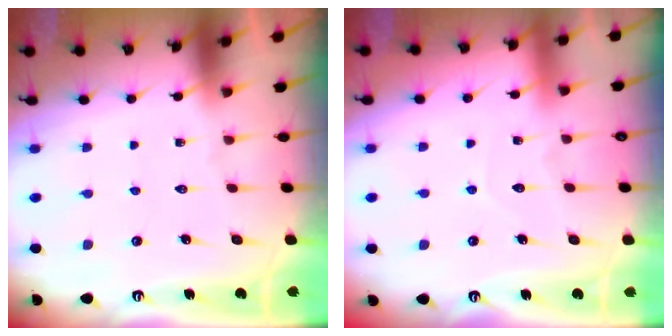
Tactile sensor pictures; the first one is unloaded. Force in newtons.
{"total": 5.1, "press": 5.1, "slide": 0.5}